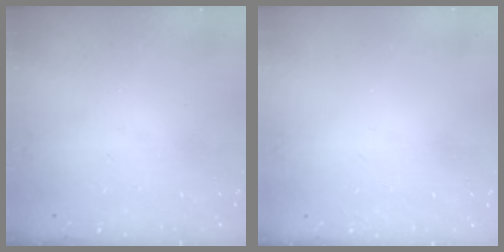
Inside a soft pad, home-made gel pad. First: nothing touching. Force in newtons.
{"total": 1.5, "press": 1.5, "slide": 0.1}